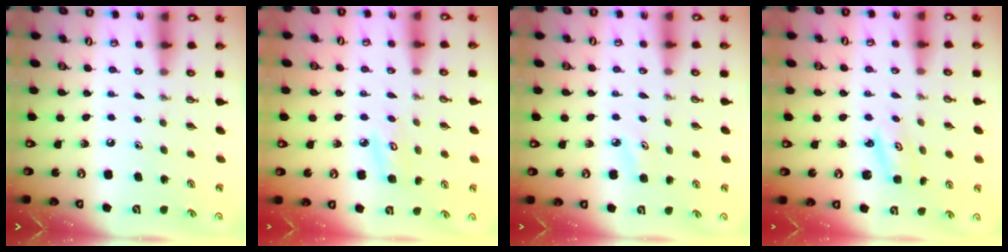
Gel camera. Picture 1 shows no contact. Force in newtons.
{"total": 5.6, "press": 5.6, "slide": 0.4}
{"total": 3.4, "press": 3.3, "slide": 0.4}
{"total": 2.4, "press": 2.3, "slide": 0.4}